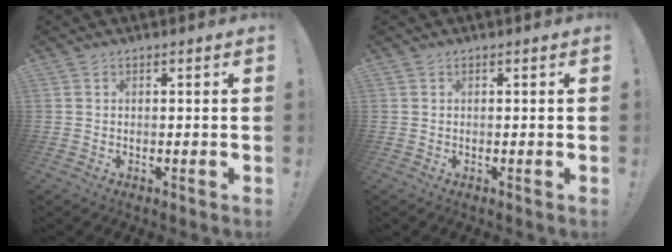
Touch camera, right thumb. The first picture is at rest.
{"total": 0.0}